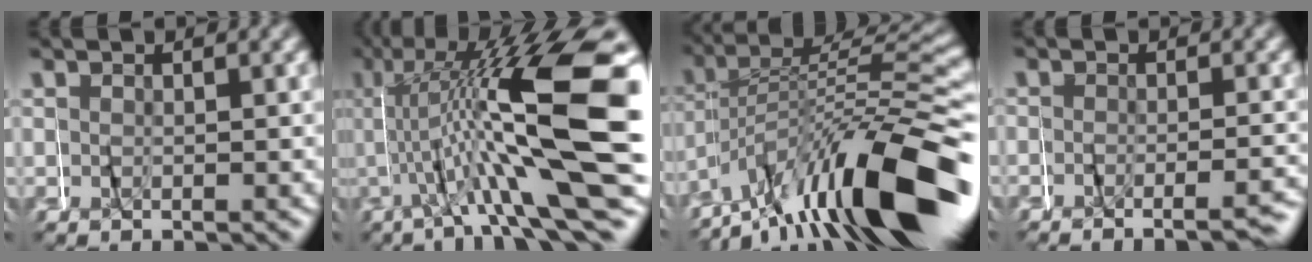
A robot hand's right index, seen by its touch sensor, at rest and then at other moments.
{"total": 15.0, "force": [1.1, 4.3, 14.3], "torque": [-0.199, 0.033, 0.008]}
{"total": 13.0, "force": [-6.4, 6.0, 9.6], "torque": [-0.154, -0.016, -0.096]}
{"total": 3.1, "force": [-2.9, 0.5, 1.1], "torque": [-0.011, -0.008, -0.046]}